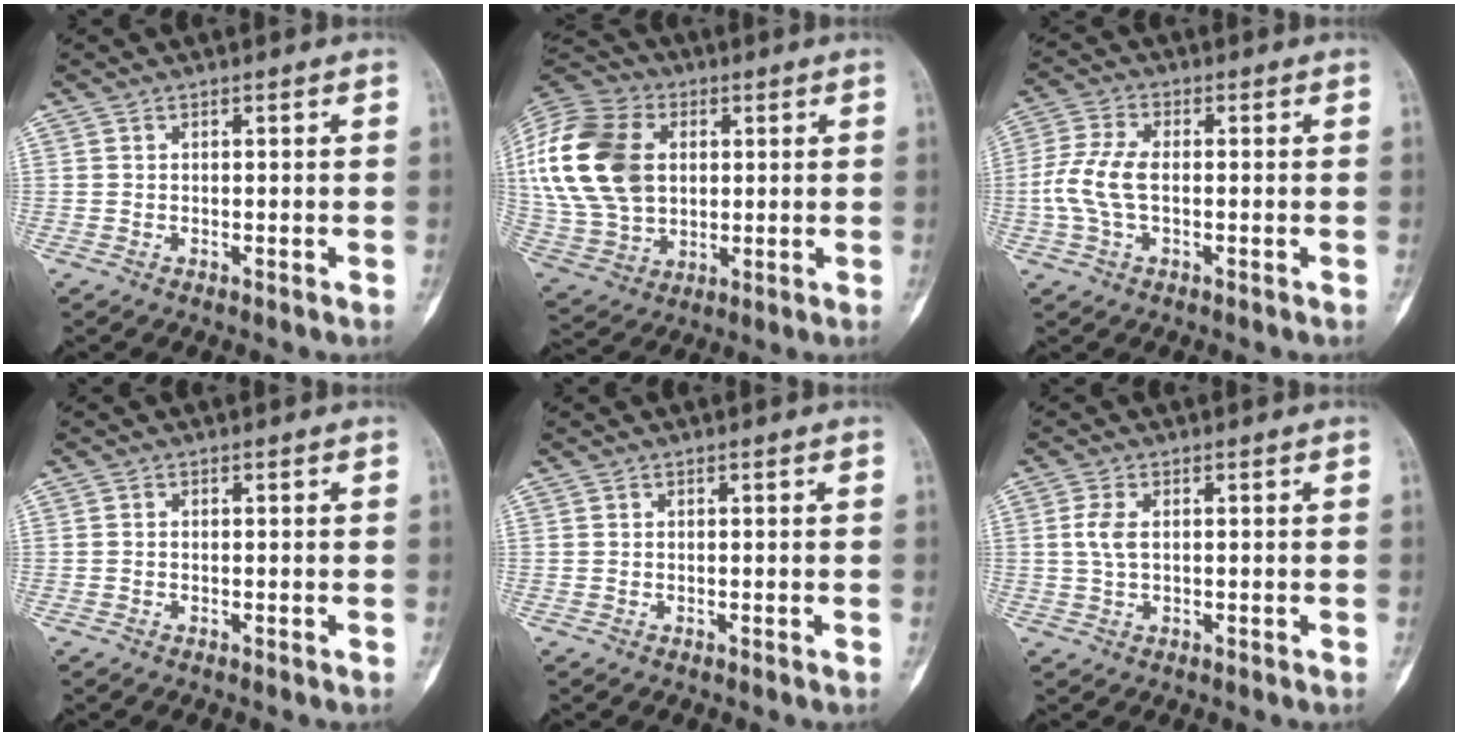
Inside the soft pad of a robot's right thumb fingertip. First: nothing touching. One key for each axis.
{"total": 23.0, "fx": 3.6, "fy": 16.4, "fz": 15.7, "tx": -0.324, "ty": 0.005, "tz": 0.072}
{"total": 7.8, "fx": -0.7, "fy": 4.1, "fz": 6.6, "tx": -0.162, "ty": 0.017, "tz": -0.018}
{"total": 0.0}
{"total": 0.0}
{"total": 3.3, "fx": 0.3, "fy": 1.7, "fz": 2.8, "tx": -0.064, "ty": 0.002, "tz": 0.003}